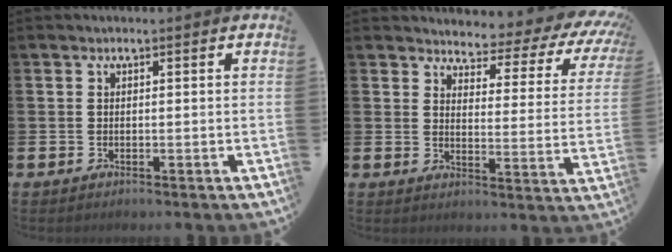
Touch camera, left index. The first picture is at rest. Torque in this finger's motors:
{"motor_torque": [0.93, -0.82, 0.56, 0.06]}